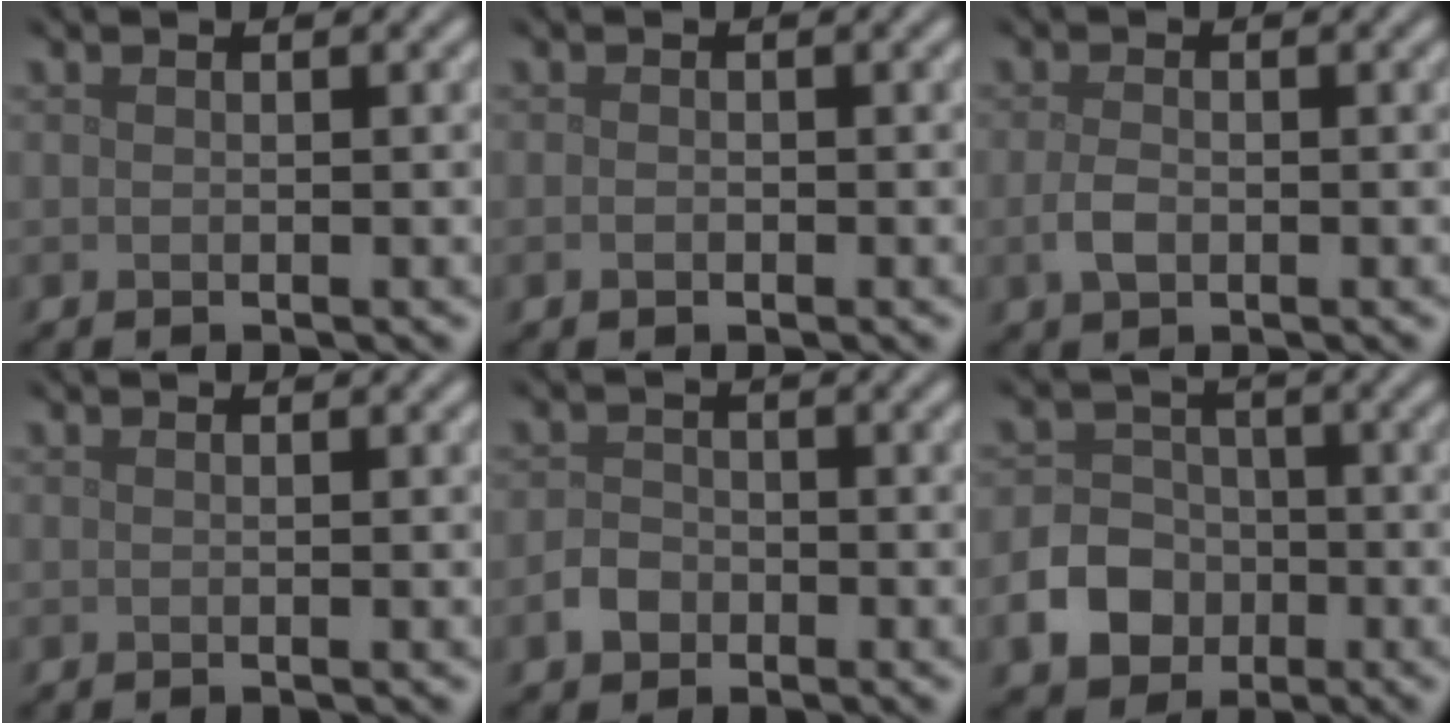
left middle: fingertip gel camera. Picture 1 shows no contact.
{"total": 0.7, "force": [-0.3, 0.5, 0.4], "torque": [-0.007, -0.002, -0.006]}
{"total": 1.8, "force": [-0.5, 1.1, 1.3], "torque": [-0.030, -0.001, -0.011]}
{"total": 0.0}
{"total": 2.1, "force": [-1.1, 1.6, 0.8], "torque": [-0.010, 0.003, -0.025]}
{"total": 6.2, "force": [-2.5, 5.2, 2.3], "torque": [-0.029, -0.005, -0.068]}